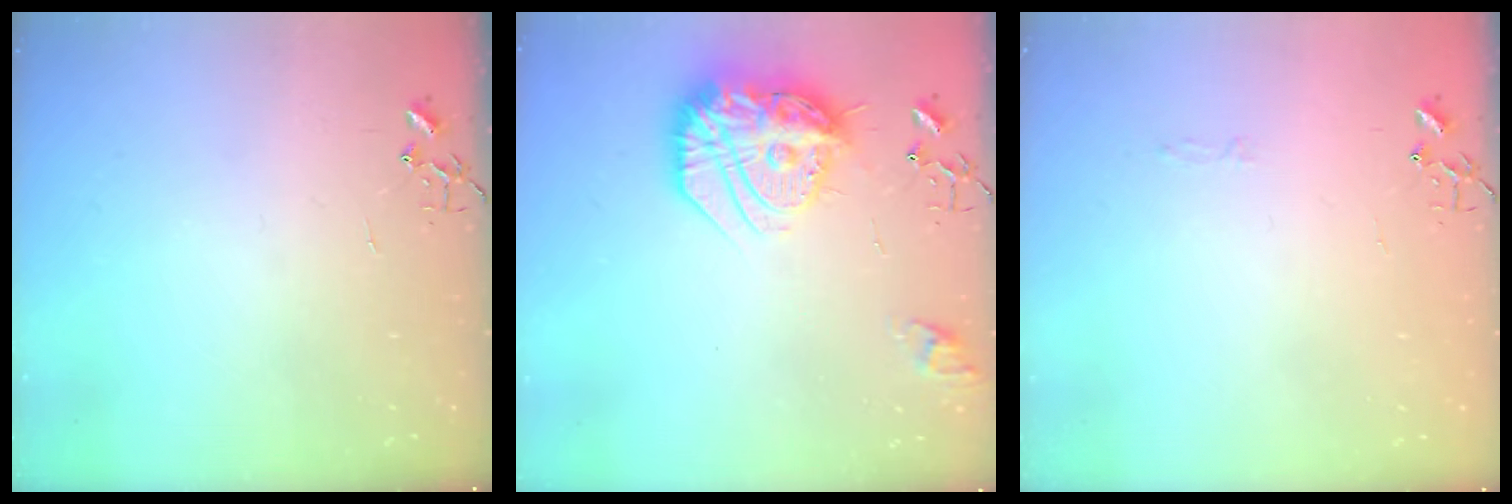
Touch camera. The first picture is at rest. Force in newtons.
{"total": 20.9, "press": 20.8, "slide": 1.7}
{"total": 2.8, "press": 2.8, "slide": 0.4}